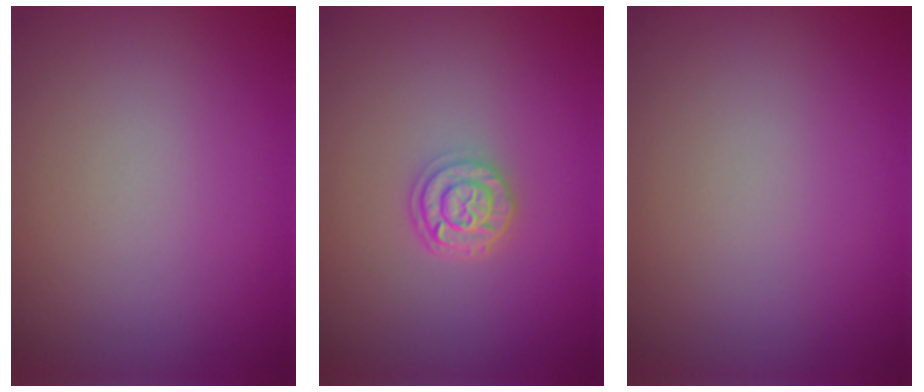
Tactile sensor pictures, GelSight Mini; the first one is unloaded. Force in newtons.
{"total": 2.6, "press": 2.1, "slide": 1.5}
{"total": 0.0}